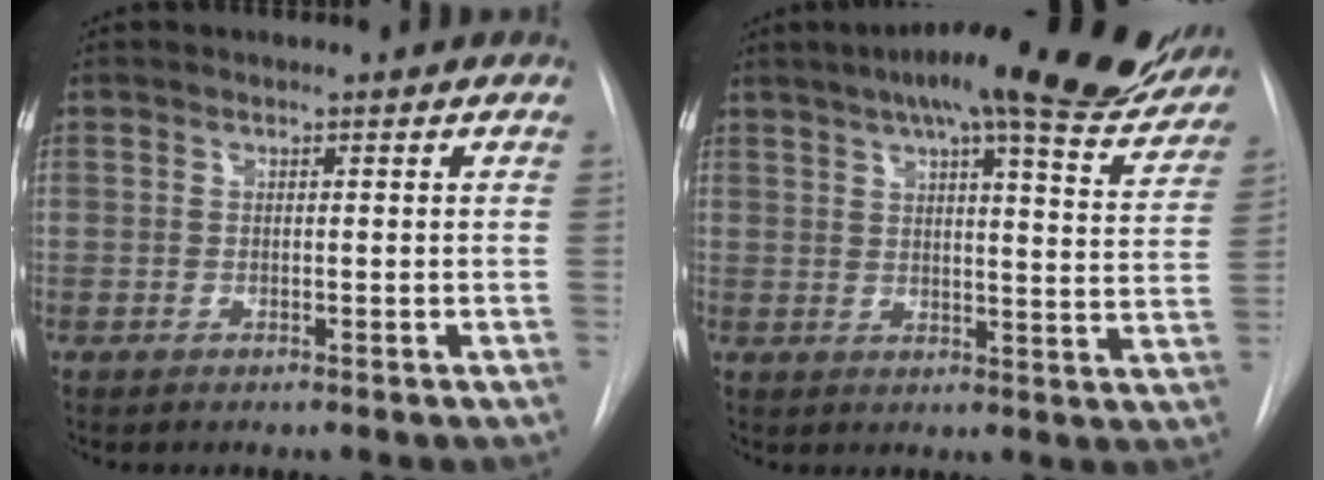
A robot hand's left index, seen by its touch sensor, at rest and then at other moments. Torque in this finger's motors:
{"motor_torque": [1.00, -1.14, 0.56, 0.10]}